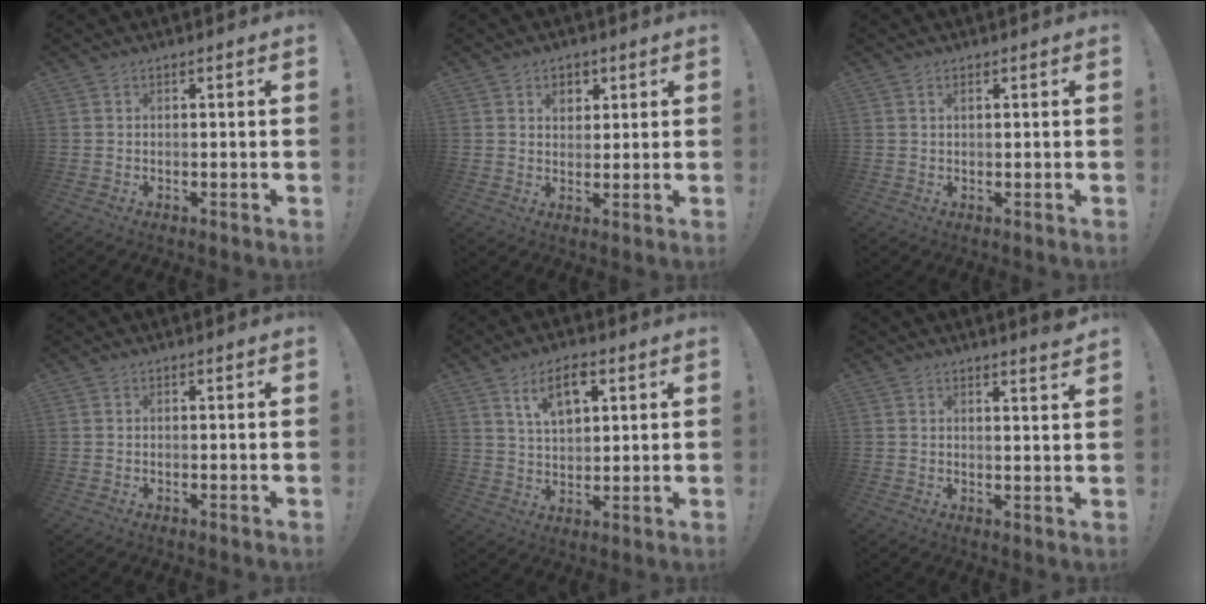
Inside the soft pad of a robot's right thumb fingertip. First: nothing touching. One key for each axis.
{"total": 4.7, "fx": 2.3, "fy": 3.6, "fz": 1.9, "tx": -0.018, "ty": -0.009, "tz": 0.038}
{"total": 1.1, "fx": 0.6, "fy": 0.3, "fz": 0.8, "tx": -0.010, "ty": -0.002, "tz": 0.009}
{"total": 0.0}
{"total": 9.1, "fx": 4.6, "fy": 4.6, "fz": 6.4, "tx": -0.103, "ty": -0.007, "tz": 0.082}
{"total": 3.1, "fx": 2.4, "fy": -0.2, "fz": 1.8, "tx": -0.019, "ty": -0.023, "tz": 0.038}